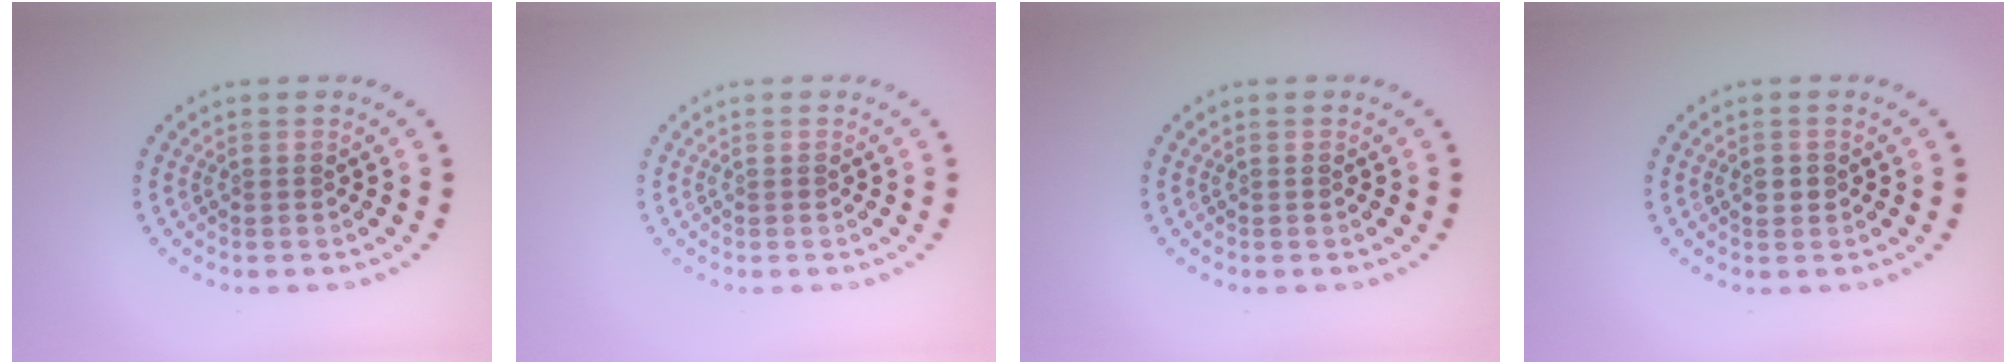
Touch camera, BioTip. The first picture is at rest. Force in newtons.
{"total": 0.0}
{"total": 0.0}
{"total": 1.1, "press": 1.0, "slide": 0.2}